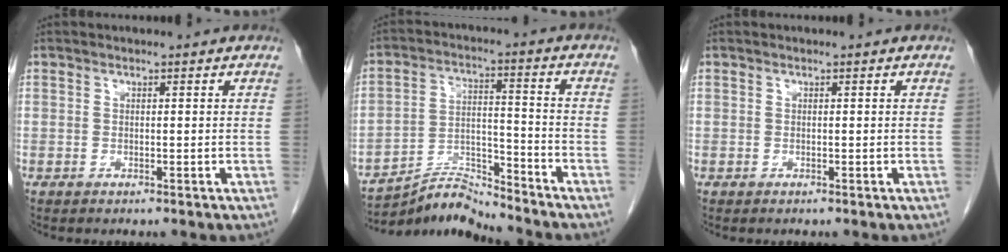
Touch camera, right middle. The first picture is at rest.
{"total": 8.2, "force": [-8.2, -0.9, 0.1], "torque": [-0.005, 0.022, -0.148]}
{"total": 0.0}